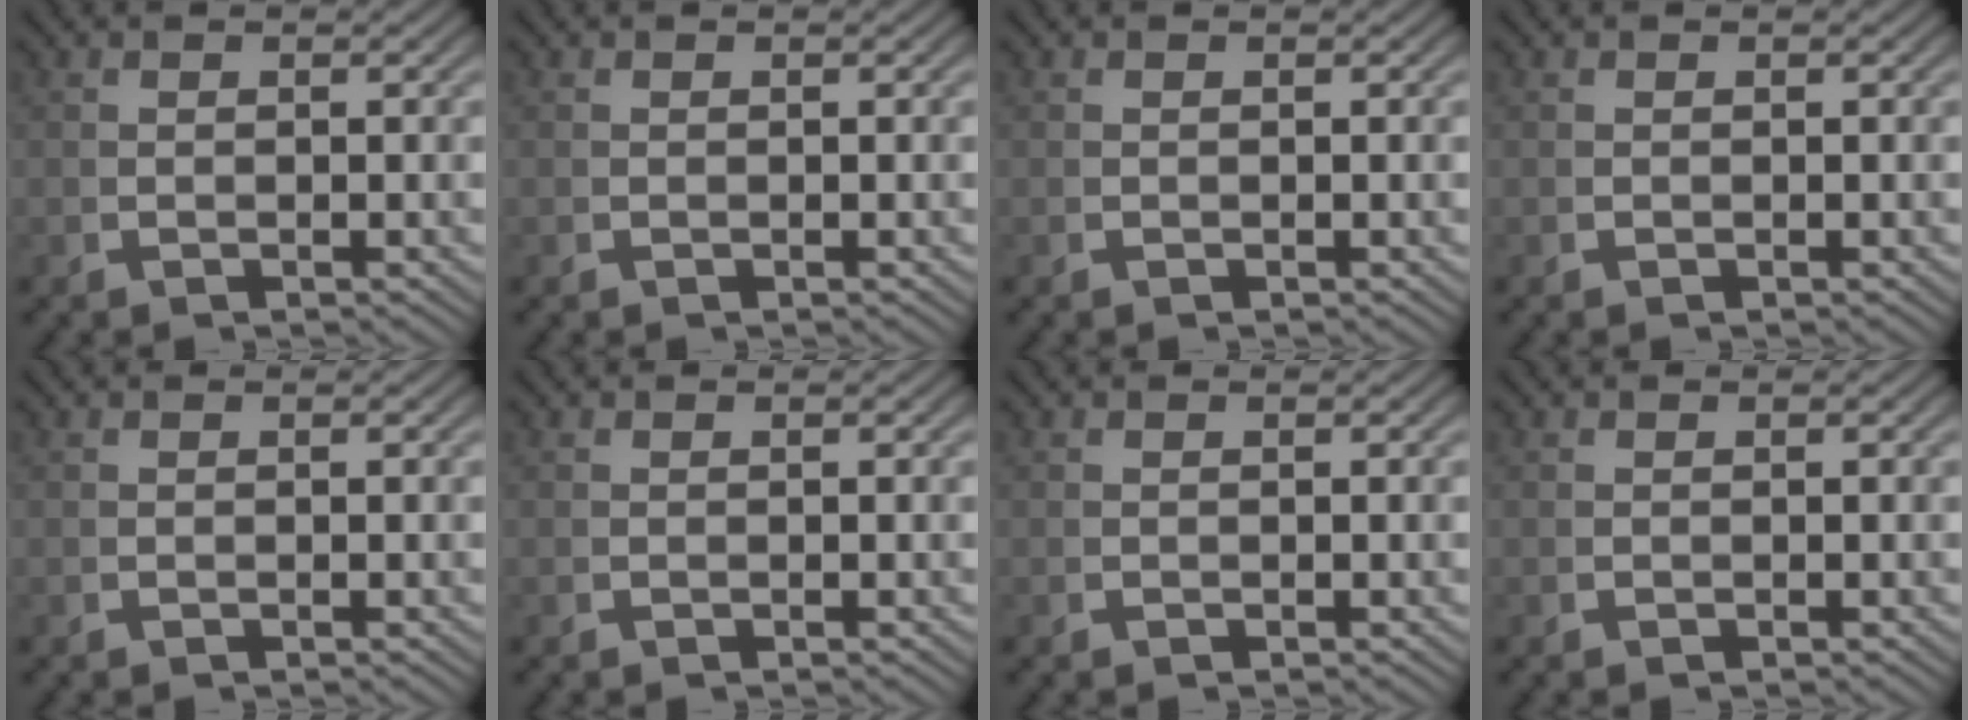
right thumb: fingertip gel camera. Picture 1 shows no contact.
{"total": 0.0}
{"total": 0.0}
{"total": 0.0}
{"total": 0.0}
{"total": 0.0}
{"total": 0.0}
{"total": 0.0}